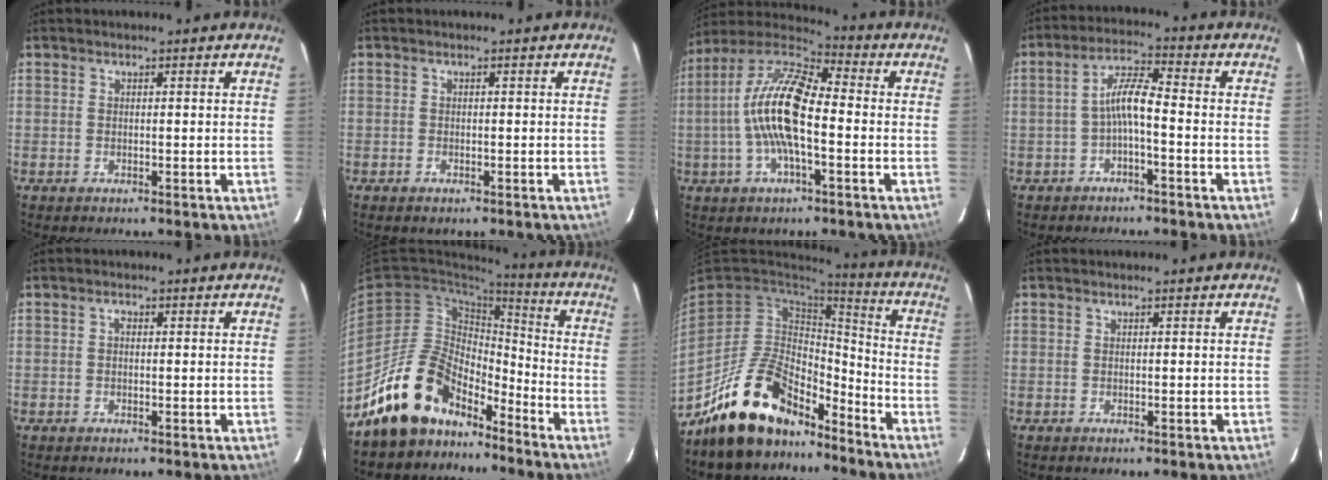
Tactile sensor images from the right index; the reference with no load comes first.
{"total": 0.9, "force": [-0.6, 0.7, 0.3], "torque": [-0.005, 0.000, -0.007]}
{"total": 15.0, "force": [-2.0, 5.1, 14.0], "torque": [-0.270, 0.007, -0.047]}
{"total": 5.3, "force": [-2.0, 0.9, 4.9], "torque": [-0.104, 0.015, -0.036]}
{"total": 0.8, "force": [0.0, 0.6, 0.5], "torque": [-0.008, 0.005, -0.002]}
{"total": 15.2, "force": [-11.9, 7.9, 5.3], "torque": [-0.113, 0.034, -0.204]}
{"total": 17.4, "force": [-13.3, 8.2, 7.8], "torque": [-0.171, 0.025, -0.217]}
{"total": 0.0}